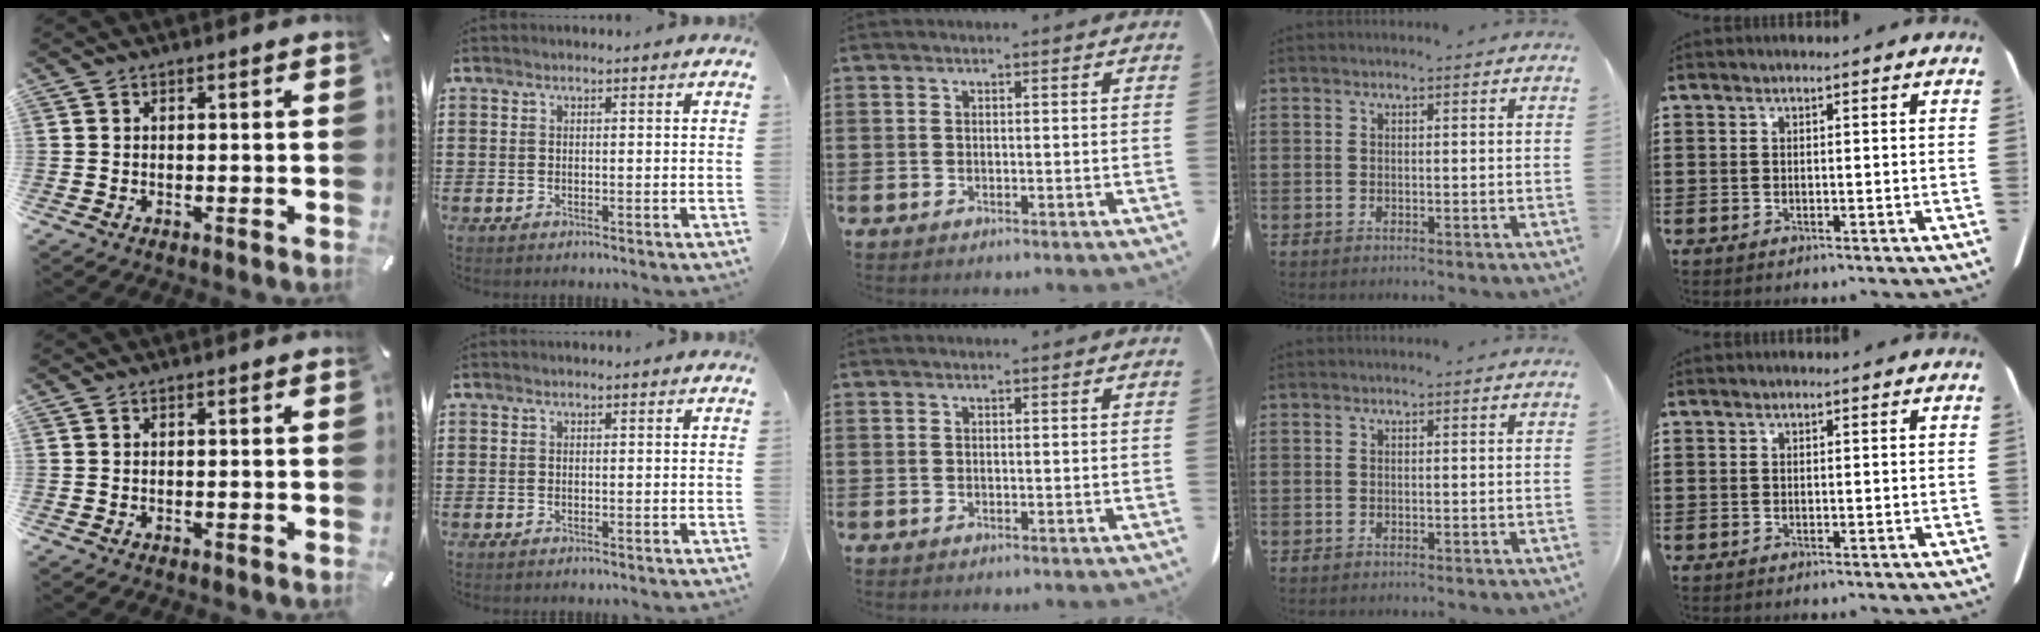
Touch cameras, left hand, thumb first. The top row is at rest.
{}